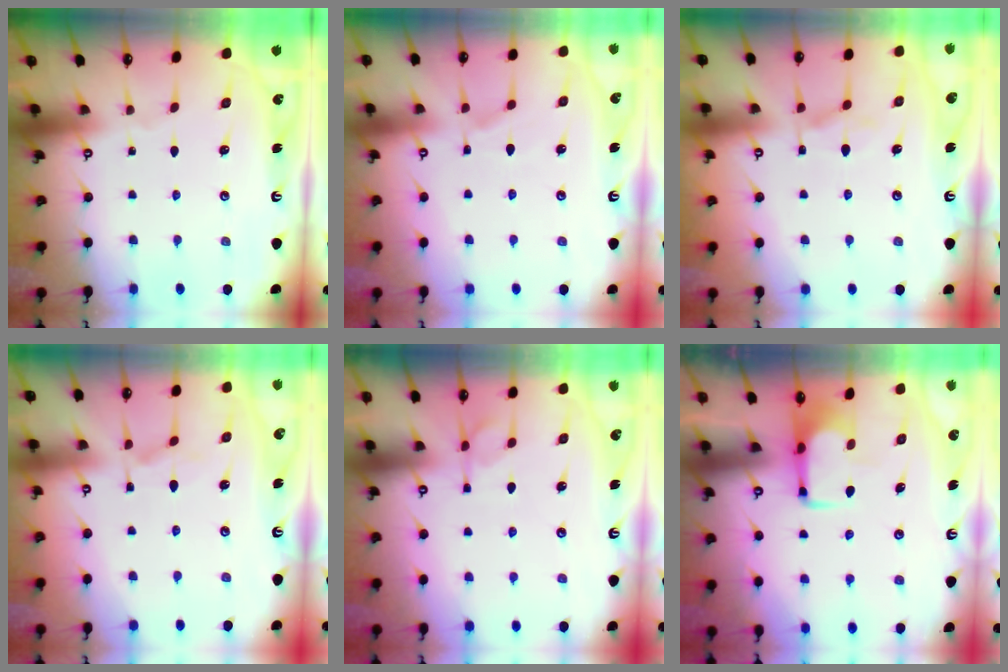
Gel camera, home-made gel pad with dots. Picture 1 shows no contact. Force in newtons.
{"total": 1.7, "press": 1.1, "slide": 1.2}
{"total": 1.5, "press": 0.2, "slide": 1.5}
{"total": 1.6, "press": 1.3, "slide": 0.9}
{"total": 3.0, "press": 2.7, "slide": 1.3}
{"total": 1.8, "press": 1.7, "slide": 0.5}